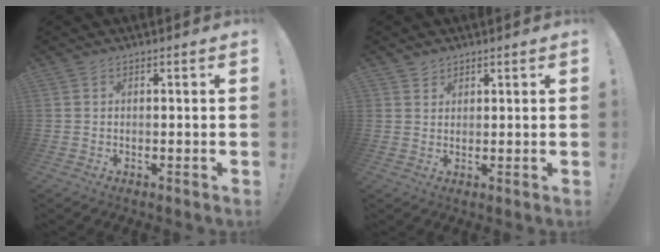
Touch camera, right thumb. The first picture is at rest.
{"total": 2.5, "force": [2.1, 1.4, 0.0], "torque": [0.008, -0.016, 0.037]}